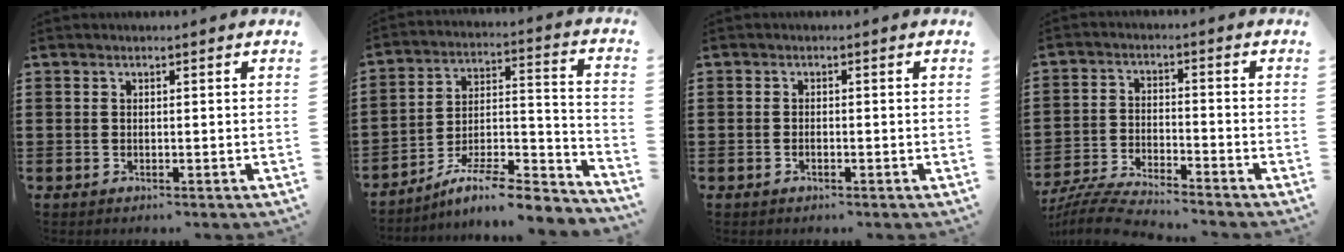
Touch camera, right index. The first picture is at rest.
{"total": 8.6, "force": [-7.2, 1.5, 4.5], "torque": [-0.066, 0.010, -0.137]}
{"total": 0.6, "force": [-0.4, 0.0, 0.5], "torque": [-0.013, -0.008, -0.004]}
{"total": 5.7, "force": [-5.5, 0.1, 1.4], "torque": [-0.041, -0.007, -0.112]}